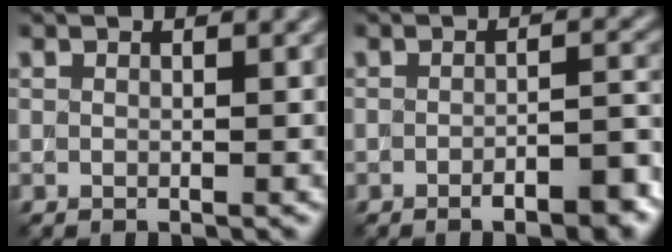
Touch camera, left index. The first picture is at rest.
{"total": 4.5, "force": [-2.7, 1.2, 3.4], "torque": [-0.042, 0.003, -0.035]}